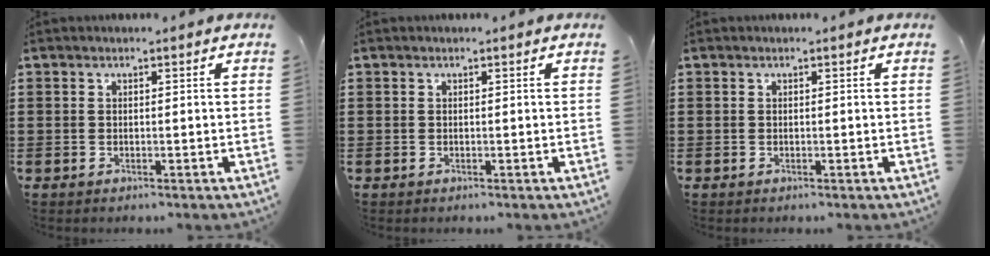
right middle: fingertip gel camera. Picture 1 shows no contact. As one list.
[{"total": 0.0}, {"total": 0.0}]